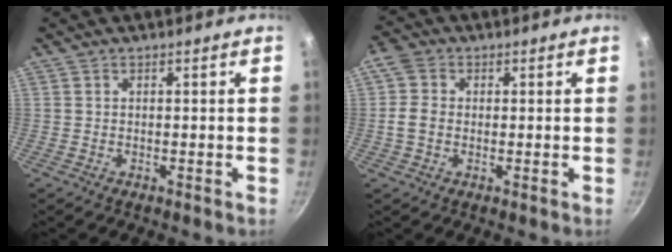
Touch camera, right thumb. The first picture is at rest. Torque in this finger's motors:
{"motor_torque": [-0.45, 1.42, 0.62, -0.47, 0.18]}